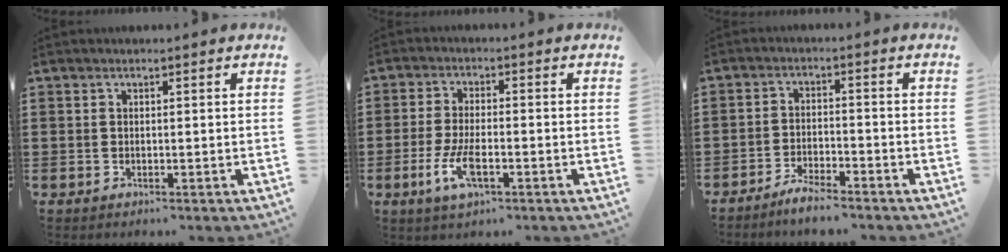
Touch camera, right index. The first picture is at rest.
{"total": 6.0, "force": [-2.2, 2.1, 5.2], "torque": [-0.117, -0.010, -0.045]}
{"total": 3.5, "force": [-3.4, 0.1, 0.7], "torque": [-0.016, 0.008, -0.070]}